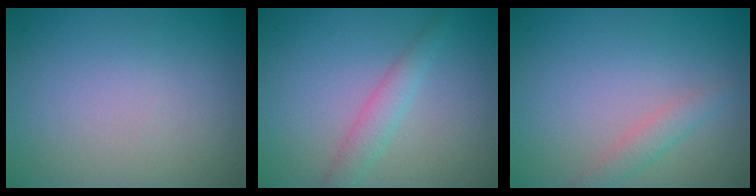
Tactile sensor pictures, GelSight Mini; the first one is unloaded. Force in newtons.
{"total": 1.6, "press": 1.6, "slide": 0.1}
{"total": 1.5, "press": 1.4, "slide": 0.0}